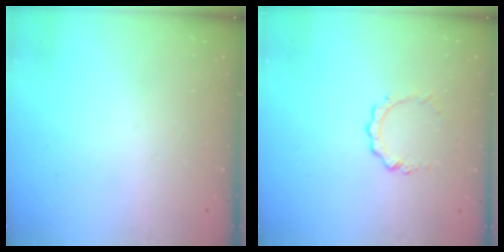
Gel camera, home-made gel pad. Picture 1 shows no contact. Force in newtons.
{"total": 3.9, "press": 3.9, "slide": 0.4}